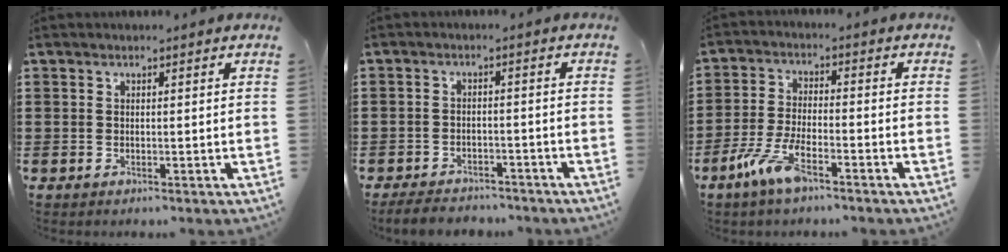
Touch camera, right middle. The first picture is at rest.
{"total": 3.6, "force": [-3.5, 0.9, 0.2], "torque": [-0.013, 0.001, -0.076]}
{"total": 7.2, "force": [-4.3, 1.8, 5.4], "torque": [-0.127, -0.011, -0.083]}